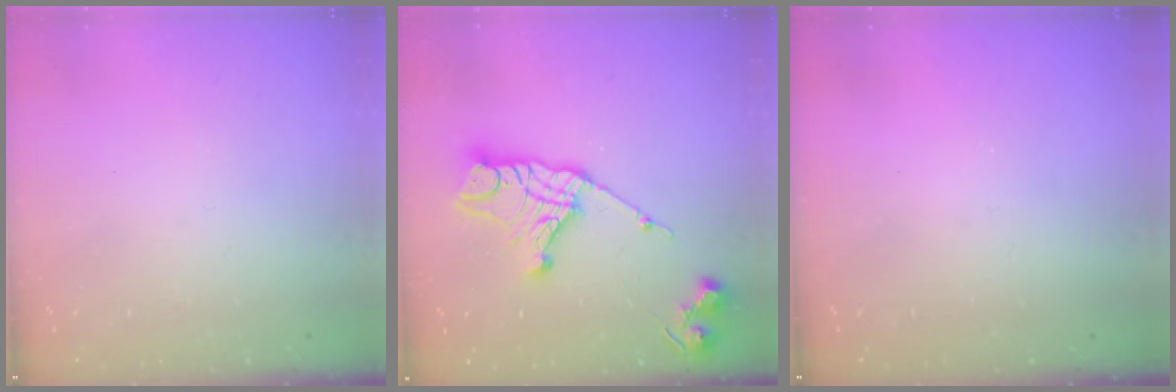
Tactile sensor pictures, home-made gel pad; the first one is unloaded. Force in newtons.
{"total": 17.2, "press": 17.1, "slide": 1.6}
{"total": 0.0}